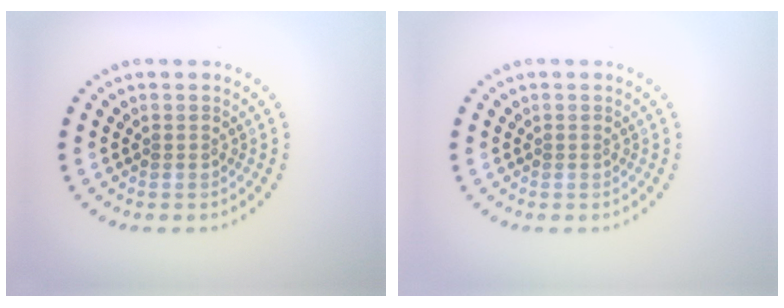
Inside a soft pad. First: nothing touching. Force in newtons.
{"total": 0.0}